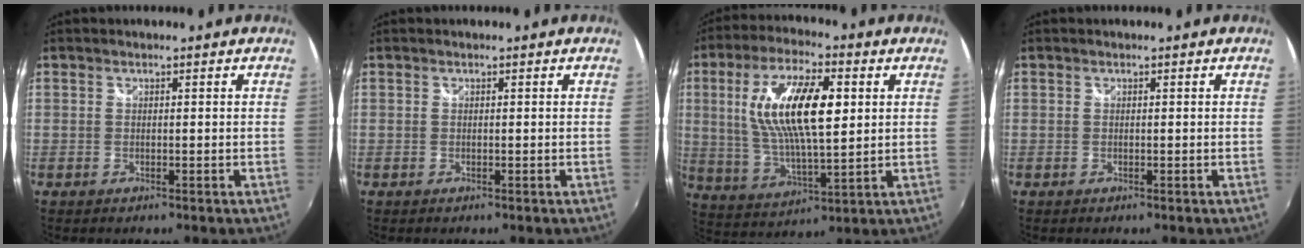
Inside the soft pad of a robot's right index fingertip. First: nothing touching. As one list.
[{"total": 0.0}, {"total": 16.8, "force": [3.7, 5.9, 15.4], "torque": [-0.292, 0.008, 0.073]}, {"total": 0.0}]